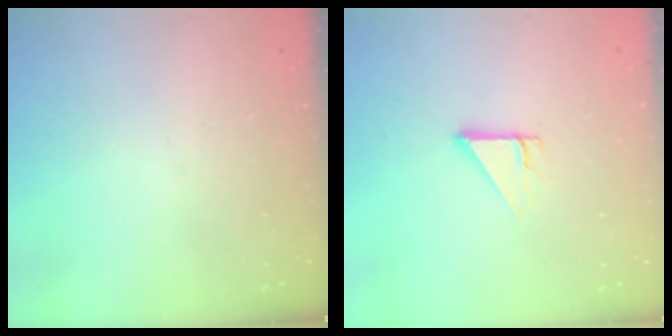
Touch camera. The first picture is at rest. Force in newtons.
{"total": 2.7, "press": 2.7, "slide": 0.1}